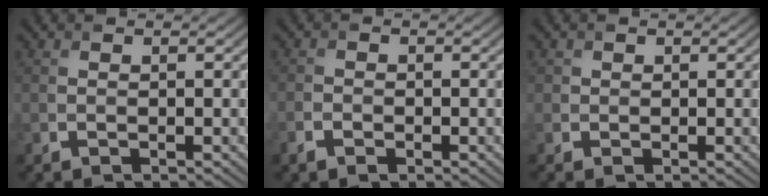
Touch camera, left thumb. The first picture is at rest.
{"total": 1.0, "force": [-0.6, 0.6, 0.6], "torque": [-0.015, -0.001, -0.017]}
{"total": 1.2, "force": [-0.5, 1.1, 0.2], "torque": [-0.003, -0.001, -0.008]}